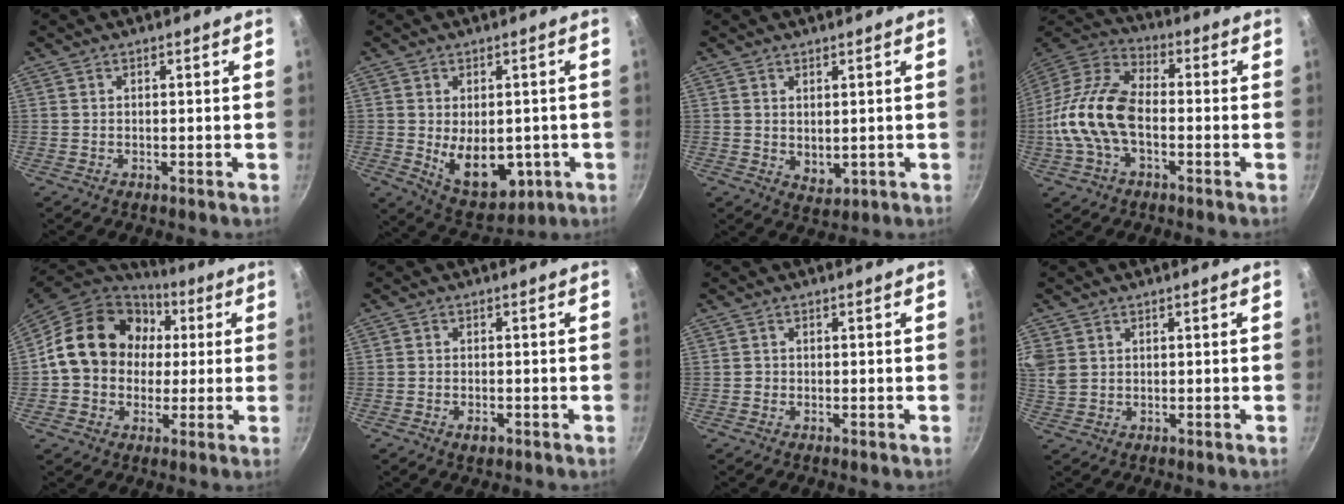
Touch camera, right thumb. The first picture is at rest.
{"total": 11.9, "force": [-1.8, 7.6, 9.0], "torque": [-0.099, -0.013, -0.002]}
{"total": 3.3, "force": [0.8, 2.3, 2.3], "torque": [-0.030, -0.016, 0.021]}
{"total": 16.1, "force": [-2.8, 9.3, 12.9], "torque": [-0.239, 0.041, -0.070]}
{"total": 19.0, "force": [2.5, 15.9, 10.2], "torque": [-0.145, 0.036, 0.030]}
{"total": 2.4, "force": [-1.2, 1.4, 1.5], "torque": [-0.026, 0.007, -0.022]}
{"total": 0.6, "force": [-0.1, 0.6, 0.0], "torque": [0.002, 0.002, -0.004]}
{"total": 6.8, "force": [2.1, 5.3, 3.7], "torque": [-0.081, 0.007, 0.048]}